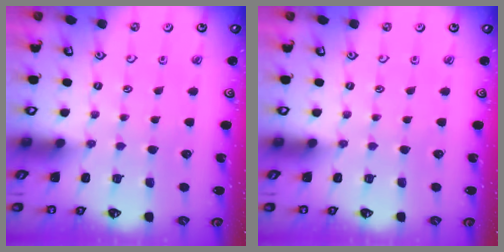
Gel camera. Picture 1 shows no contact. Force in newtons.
{"total": 0.0}